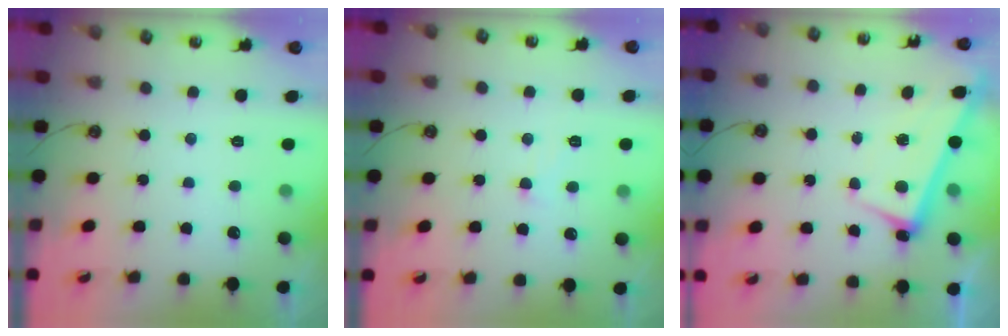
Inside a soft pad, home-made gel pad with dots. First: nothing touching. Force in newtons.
{"total": 0.8, "press": 0.5, "slide": 0.6}
{"total": 2.8, "press": 2.7, "slide": 0.4}